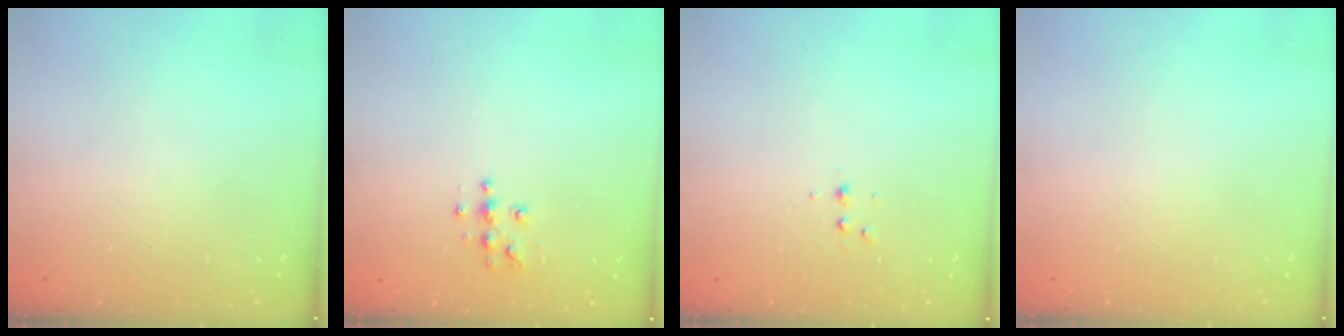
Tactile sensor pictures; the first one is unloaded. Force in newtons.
{"total": 5.4, "press": 5.4, "slide": 0.4}
{"total": 4.0, "press": 3.9, "slide": 1.0}
{"total": 0.0}